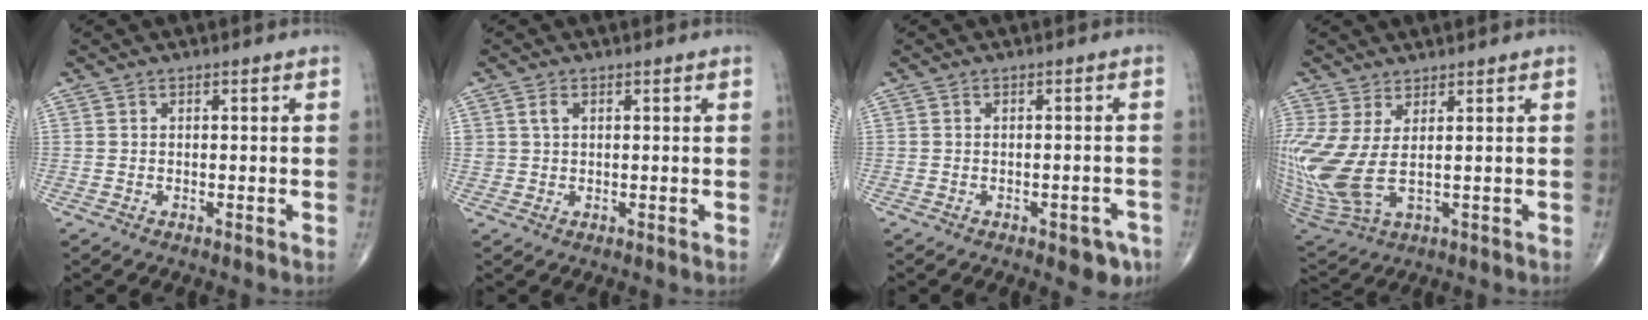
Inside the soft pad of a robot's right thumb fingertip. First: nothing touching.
{"total": 1.8, "force": [0.6, 1.2, 1.2], "torque": [-0.022, 0.001, 0.014]}
{"total": 4.6, "force": [-2.6, 2.3, 3.1], "torque": [-0.019, 0.014, -0.026]}
{"total": 12.5, "force": [1.4, 5.1, 11.3], "torque": [-0.289, -0.018, 0.045]}